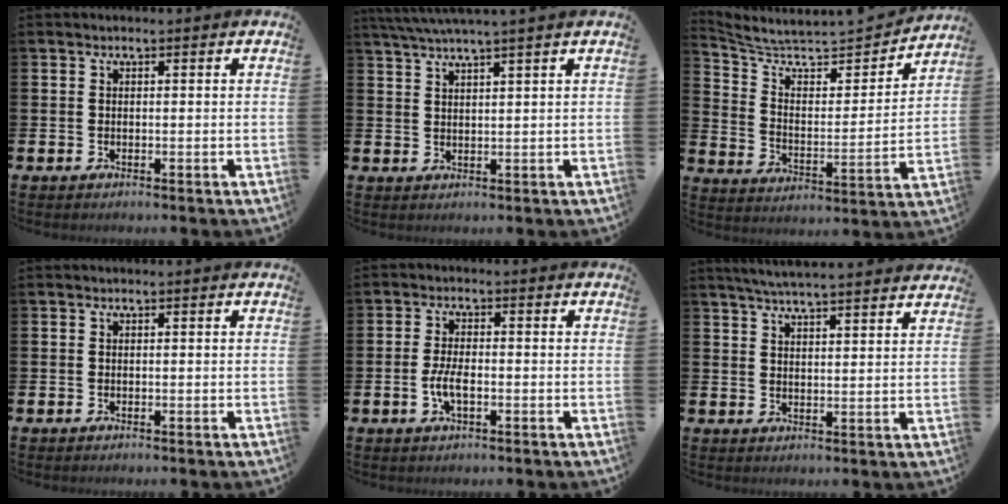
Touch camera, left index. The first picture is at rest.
{"total": 3.6, "force": [3.3, -0.9, 1.3], "torque": [-0.033, -0.005, 0.059]}
{"total": 6.3, "force": [5.8, 1.6, 1.8], "torque": [-0.072, -0.056, 0.091]}
{"total": 0.0}
{"total": 3.5, "force": [-1.0, 1.4, 3.1], "torque": [-0.056, -0.002, -0.020]}
{"total": 5.1, "force": [5.0, -0.3, 0.9], "torque": [-0.034, -0.024, 0.090]}